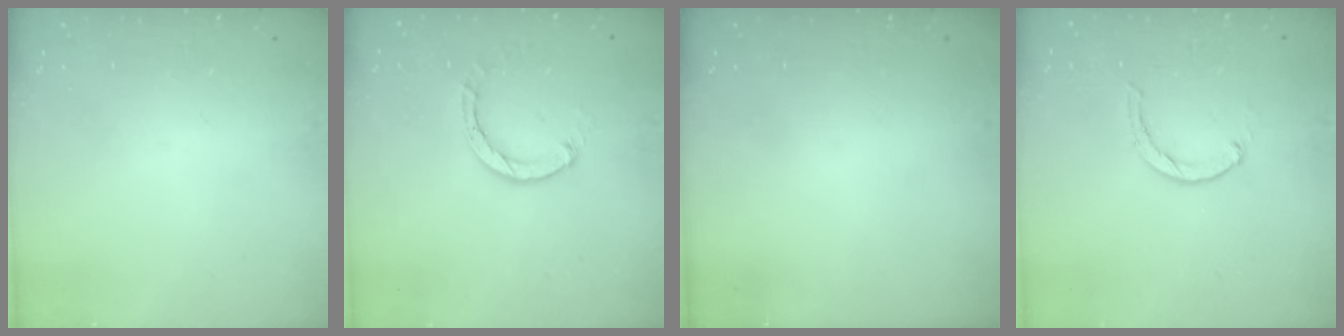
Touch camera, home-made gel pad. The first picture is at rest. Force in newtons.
{"total": 3.0, "press": 3.0, "slide": 0.4}
{"total": 0.0}
{"total": 1.9, "press": 1.9, "slide": 0.3}